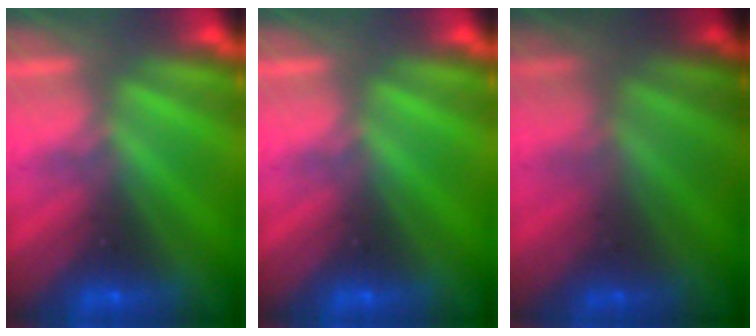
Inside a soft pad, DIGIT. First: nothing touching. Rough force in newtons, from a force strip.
{"total": 0.0}
{"total": 1.0}